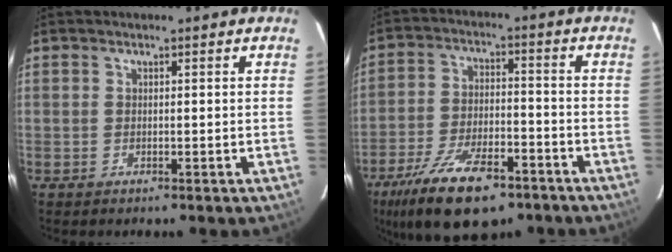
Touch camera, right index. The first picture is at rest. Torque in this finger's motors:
{"motor_torque": [1.08, -1.06, 0.97, 0.13]}